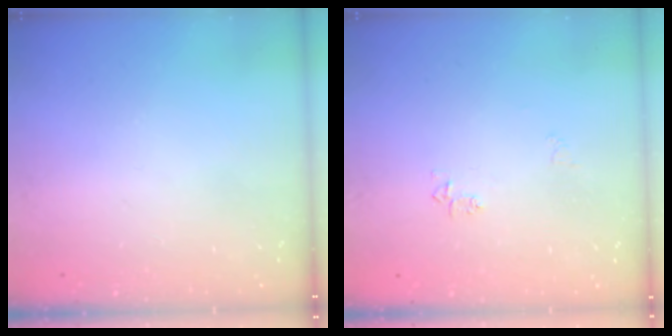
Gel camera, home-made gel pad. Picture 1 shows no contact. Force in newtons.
{"total": 4.2, "press": 4.1, "slide": 0.7}